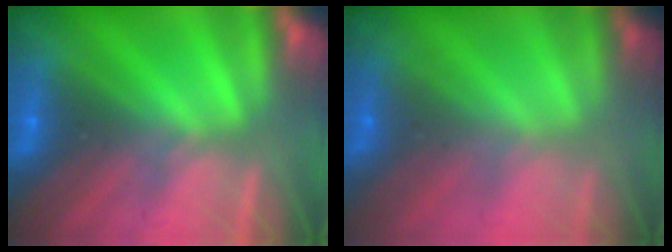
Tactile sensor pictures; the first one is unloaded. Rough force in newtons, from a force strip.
{"total": 1.7}